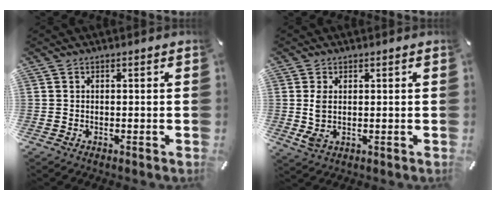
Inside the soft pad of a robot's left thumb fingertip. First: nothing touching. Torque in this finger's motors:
{"motor_torque": [0.20, 0.11, 0.64, -0.15, 0.22]}